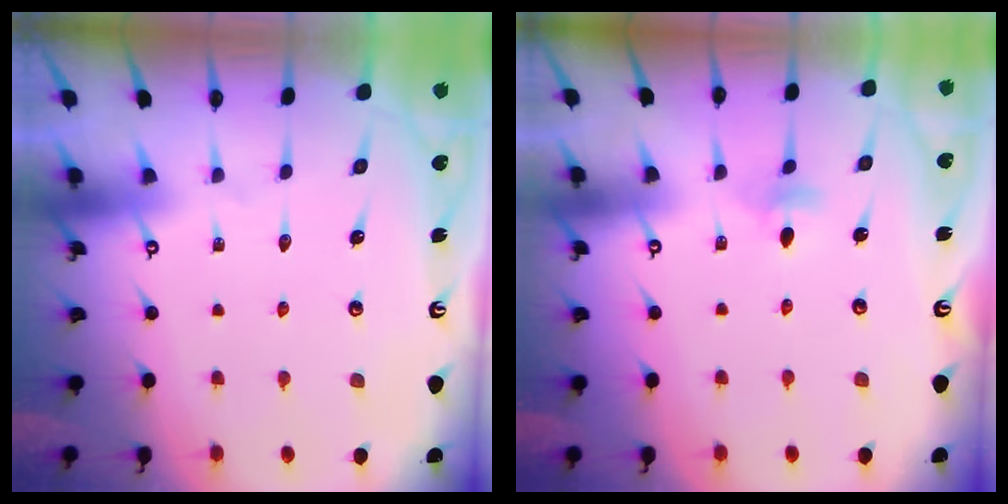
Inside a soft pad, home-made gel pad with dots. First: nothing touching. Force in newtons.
{"total": 4.4, "press": 4.3, "slide": 1.1}